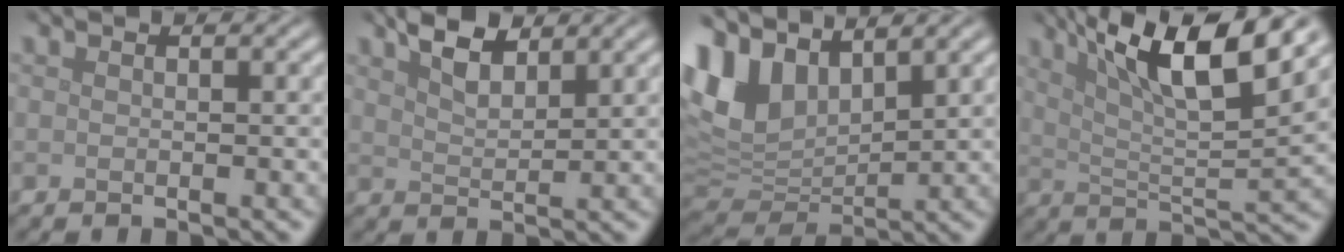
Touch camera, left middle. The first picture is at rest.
{"total": 3.6, "force": [2.6, 1.3, 2.1], "torque": [-0.044, 0.004, 0.049]}
{"total": 6.9, "force": [4.0, 4.1, 3.9], "torque": [-0.092, 0.000, 0.080]}
{"total": 10.1, "force": [5.4, 2.3, 8.3], "torque": [-0.136, 0.004, 0.091]}